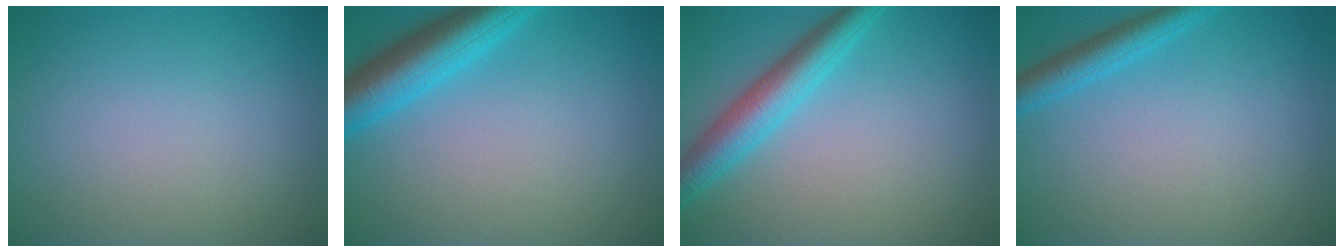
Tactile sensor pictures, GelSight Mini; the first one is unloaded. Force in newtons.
{"total": 5.6, "press": 5.6, "slide": 0.3}
{"total": 4.5, "press": 4.5, "slide": 0.1}
{"total": 2.7, "press": 2.7, "slide": 0.2}